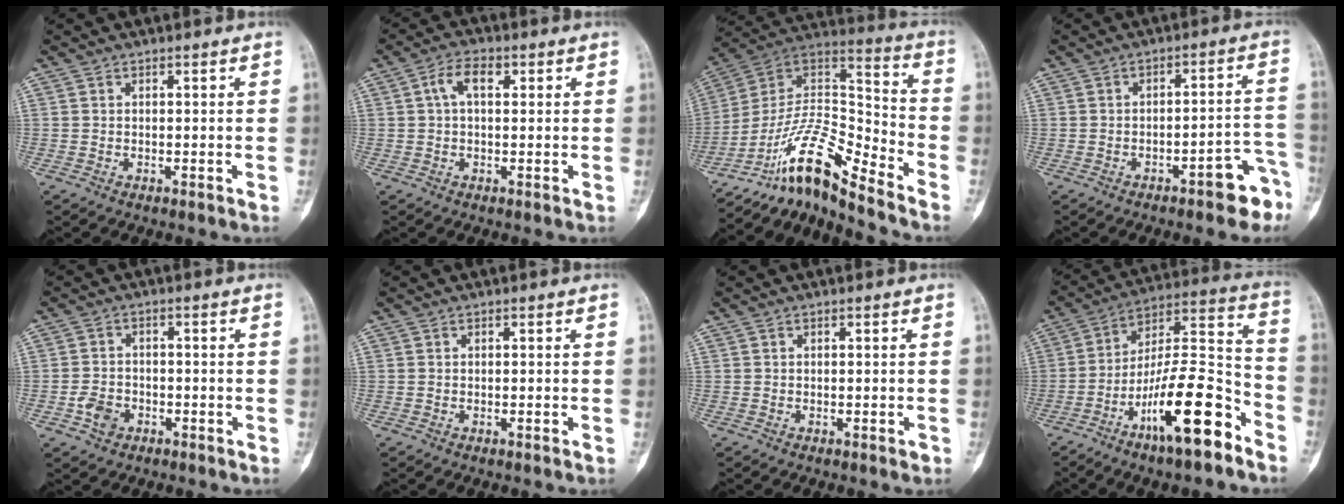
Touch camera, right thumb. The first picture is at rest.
{"total": 4.7, "force": [1.2, 2.5, 3.8], "torque": [-0.070, 0.017, 0.019]}
{"total": 14.5, "force": [-12.0, 2.1, 7.9], "torque": [-0.145, 0.114, -0.222]}
{"total": 8.3, "force": [-5.1, 2.5, 6.0], "torque": [-0.053, 0.049, -0.058]}
{"total": 4.1, "force": [-1.8, 3.2, 1.8], "torque": [-0.024, 0.013, -0.031]}
{"total": 0.0}
{"total": 0.6, "force": [-0.3, 0.2, 0.5], "torque": [-0.005, -0.001, -0.002]}
{"total": 19.4, "force": [-10.9, 5.0, 15.3], "torque": [-0.260, 0.082, -0.182]}